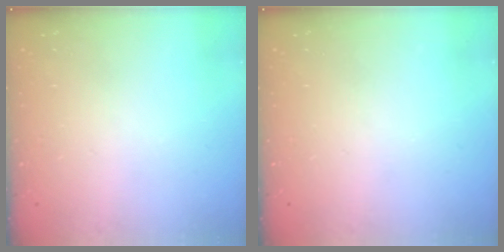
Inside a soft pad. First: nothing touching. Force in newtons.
{"total": 0.0}